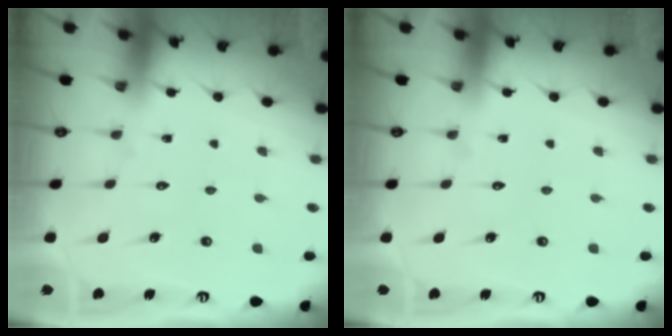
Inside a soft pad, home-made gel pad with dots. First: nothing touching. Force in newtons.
{"total": 0.0}